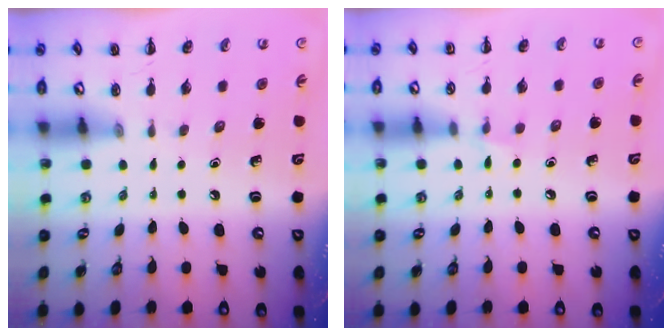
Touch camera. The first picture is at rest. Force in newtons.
{"total": 4.2, "press": 4.0, "slide": 1.2}